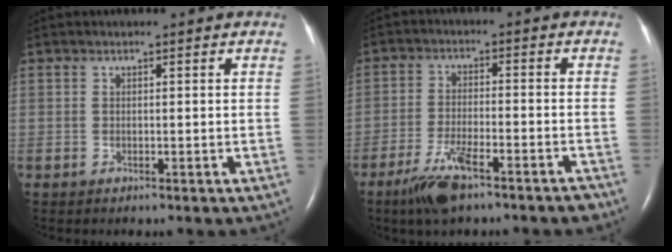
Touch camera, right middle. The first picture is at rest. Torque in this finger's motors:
{"motor_torque": [0.62, -0.58, 0.13, 0.04]}